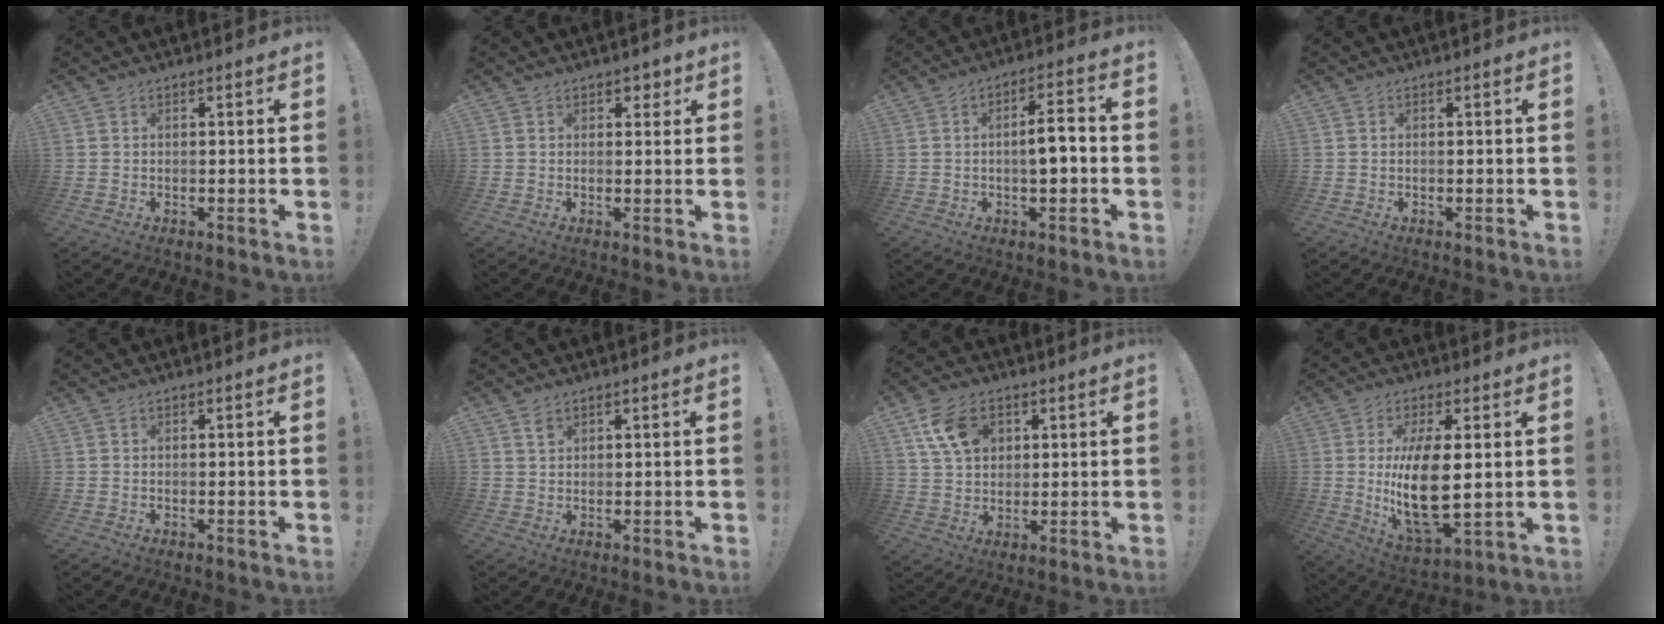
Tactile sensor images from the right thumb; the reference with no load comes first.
{"total": 2.3, "force": [1.4, 1.7, 0.8], "torque": [0.009, -0.010, 0.020]}
{"total": 6.4, "force": [-1.1, 1.9, 6.0], "torque": [-0.089, 0.007, -0.022]}
{"total": 0.0}
{"total": 0.0}
{"total": 2.2, "force": [1.6, 1.2, 0.8], "torque": [-0.005, -0.008, 0.028]}
{"total": 11.6, "force": [5.2, 8.2, 6.4], "torque": [-0.102, -0.008, 0.102]}
{"total": 16.0, "force": [1.3, 6.7, 14.5], "torque": [-0.279, -0.025, 0.019]}